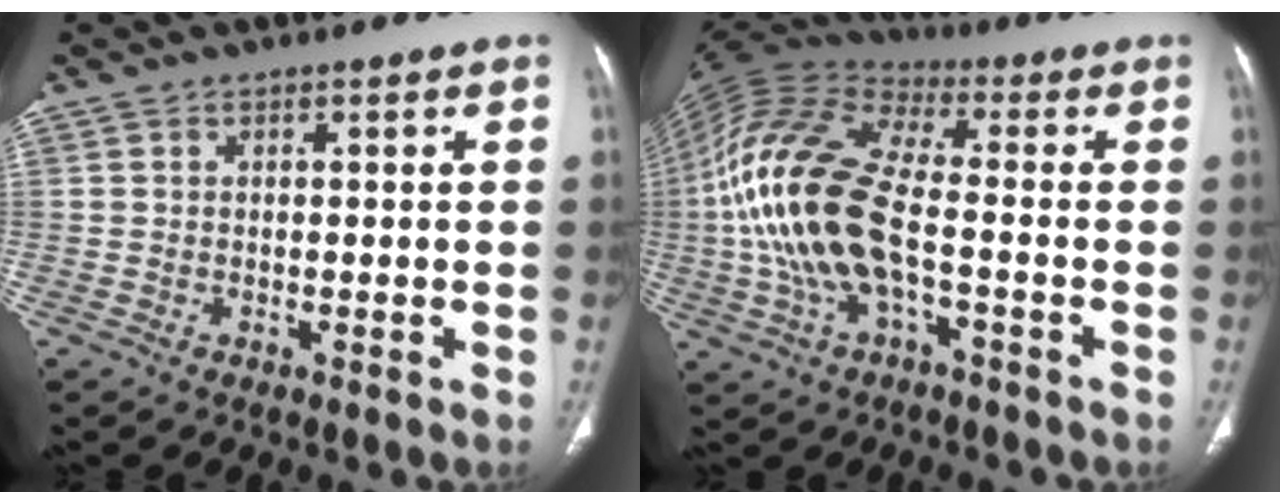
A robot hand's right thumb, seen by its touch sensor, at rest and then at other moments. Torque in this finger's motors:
{"motor_torque": [-0.33, 2.29, 2.69, -0.08, 0.86]}